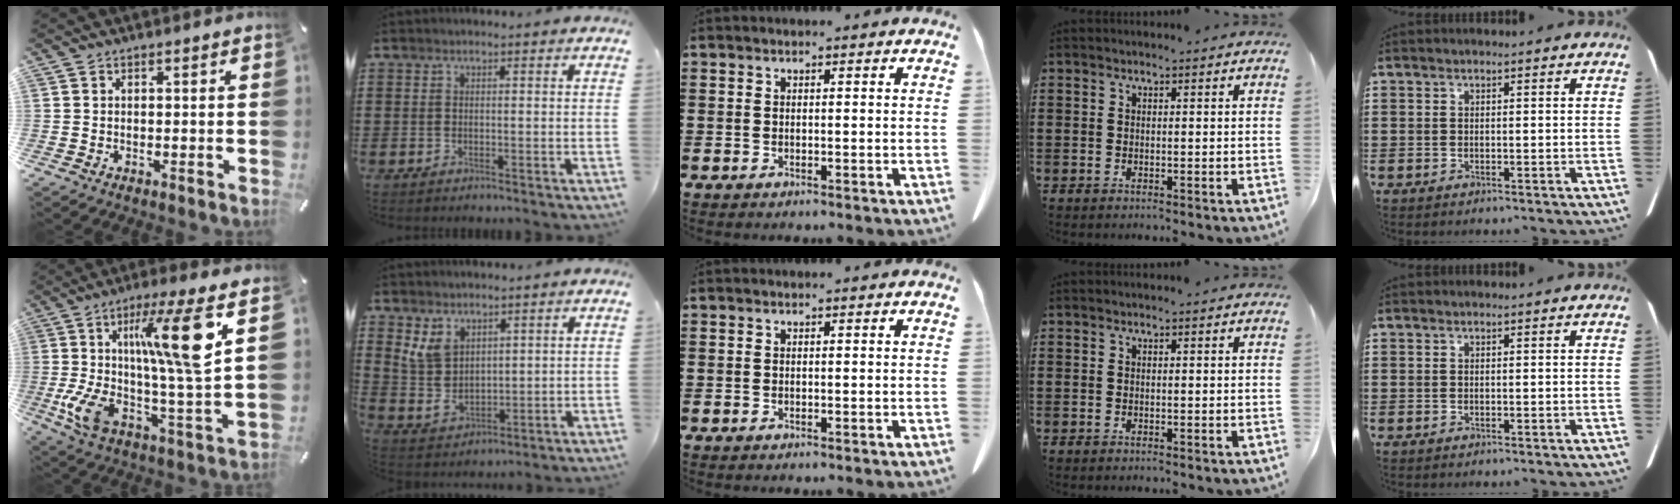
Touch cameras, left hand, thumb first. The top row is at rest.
{"thumb": {"total": 21.2, "force": [6.0, 4.9, 19.7], "torque": [-0.342, -0.020, 0.077]}, "index": {"total": 6.0, "force": [3.7, 3.9, 2.7], "torque": [-0.076, -0.004, 0.068]}}